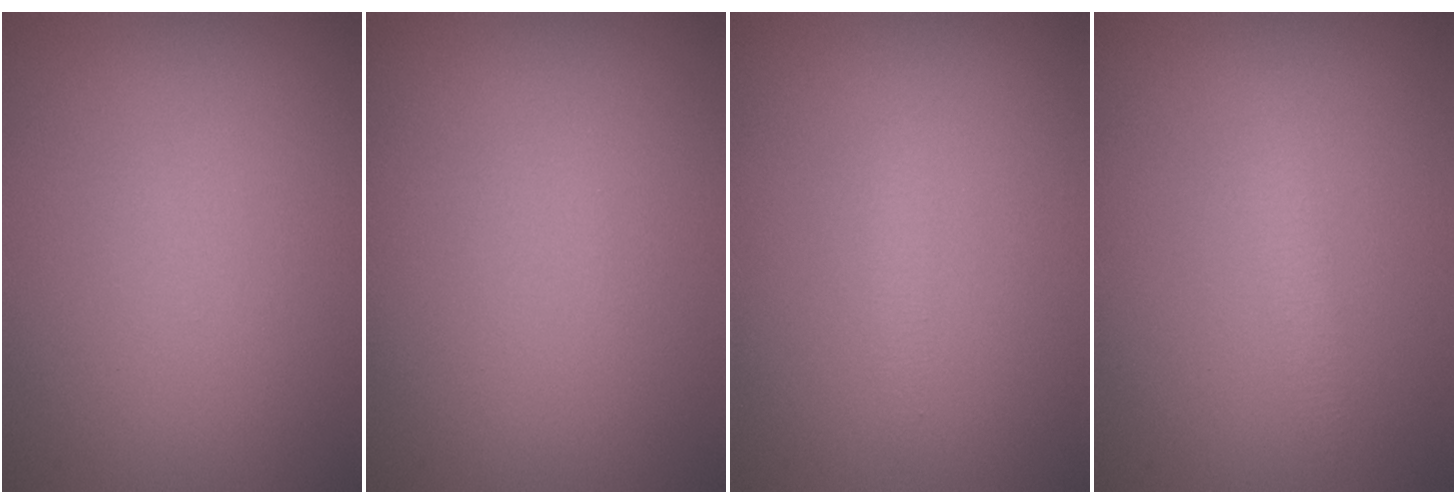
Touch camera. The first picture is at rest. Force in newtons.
{"total": 0.0}
{"total": 0.9, "press": 0.9, "slide": 0.2}
{"total": 1.2, "press": 1.2, "slide": 0.0}